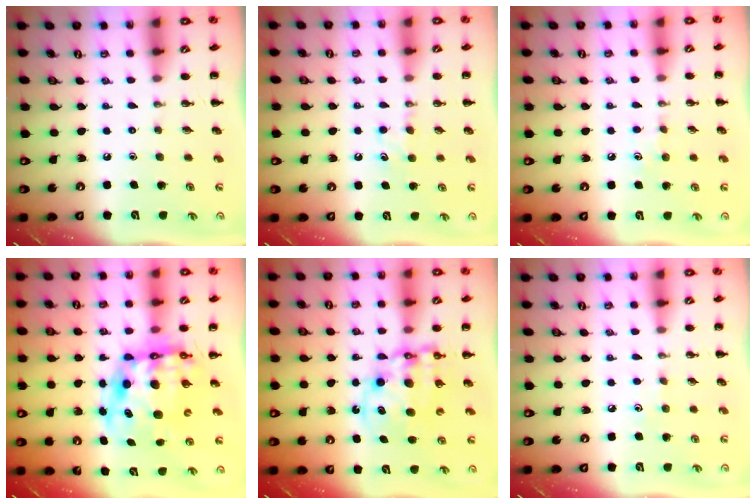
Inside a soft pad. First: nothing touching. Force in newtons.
{"total": 5.7, "press": 5.5, "slide": 1.5}
{"total": 4.3, "press": 4.0, "slide": 1.5}
{"total": 13.4, "press": 13.0, "slide": 3.3}
{"total": 11.4, "press": 11.1, "slide": 2.8}
{"total": 3.9, "press": 3.7, "slide": 1.3}